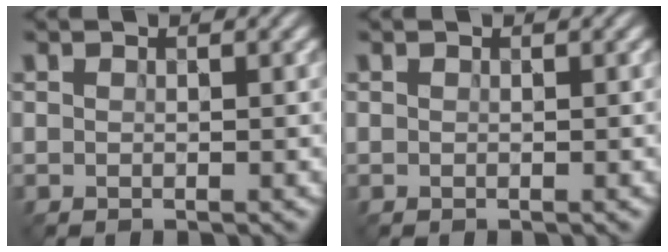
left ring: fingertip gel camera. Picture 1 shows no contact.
{"total": 0.0}